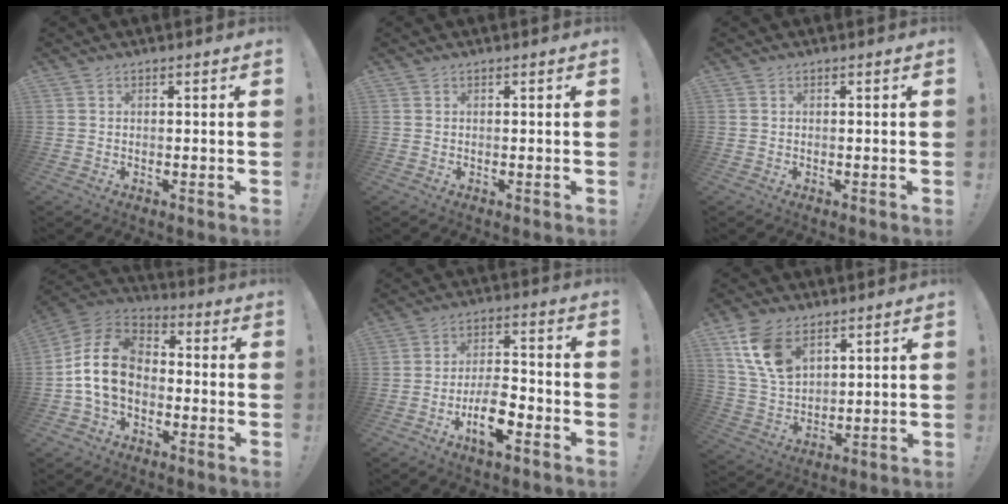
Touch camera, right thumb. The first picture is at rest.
{"total": 0.0}
{"total": 0.0}
{"total": 14.9, "force": [-1.0, 10.5, 10.5], "torque": [-0.191, 0.024, -0.011]}
{"total": 11.0, "force": [-5.5, 4.9, 8.1], "torque": [-0.137, 0.028, -0.099]}
{"total": 12.6, "force": [7.2, 7.6, 7.1], "torque": [-0.138, -0.024, 0.141]}